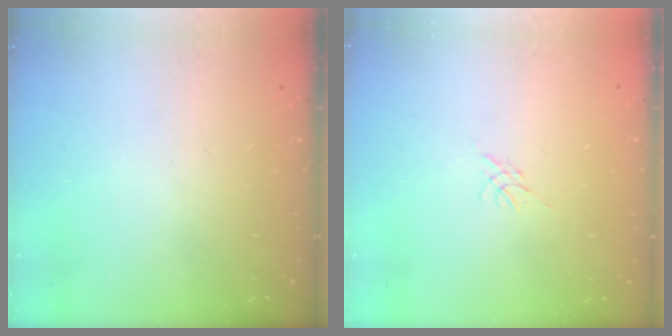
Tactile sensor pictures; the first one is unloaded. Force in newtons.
{"total": 0.0}